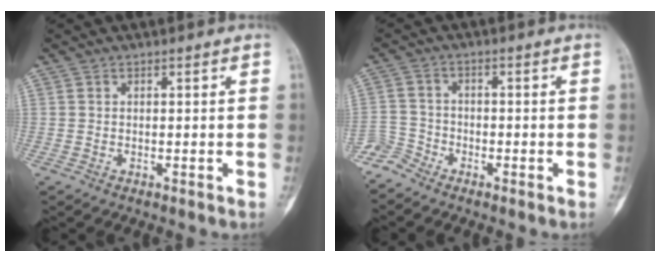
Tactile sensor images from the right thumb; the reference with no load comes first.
{"total": 3.7, "force": [-3.3, 1.6, -0.3], "torque": [0.010, 0.007, -0.078]}